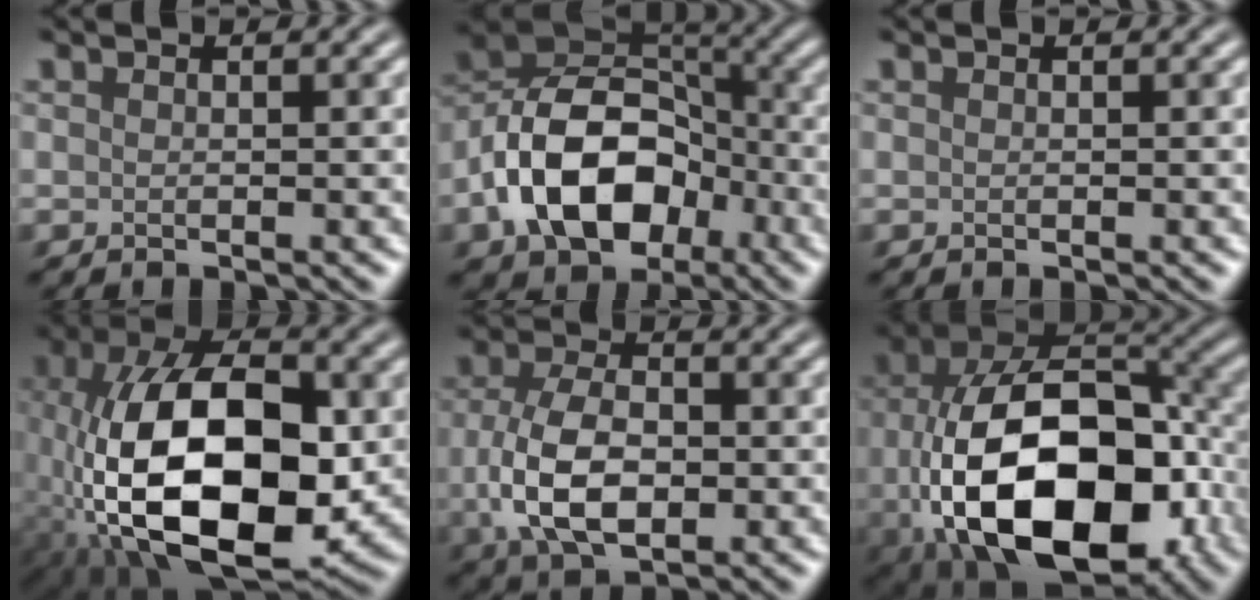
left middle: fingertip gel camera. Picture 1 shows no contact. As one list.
[{"total": 11.2, "force": [-4.2, 7.5, 7.1], "torque": [-0.129, 0.010, -0.088]}, {"total": 0.0}, {"total": 15.2, "force": [-2.8, 8.3, 12.5], "torque": [-0.230, -0.006, -0.051]}, {"total": 7.1, "force": [-1.0, 4.4, 5.5], "torque": [-0.122, -0.004, -0.019]}, {"total": 17.3, "force": [-4.2, 10.6, 13.1], "torque": [-0.240, -0.028, -0.059]}]